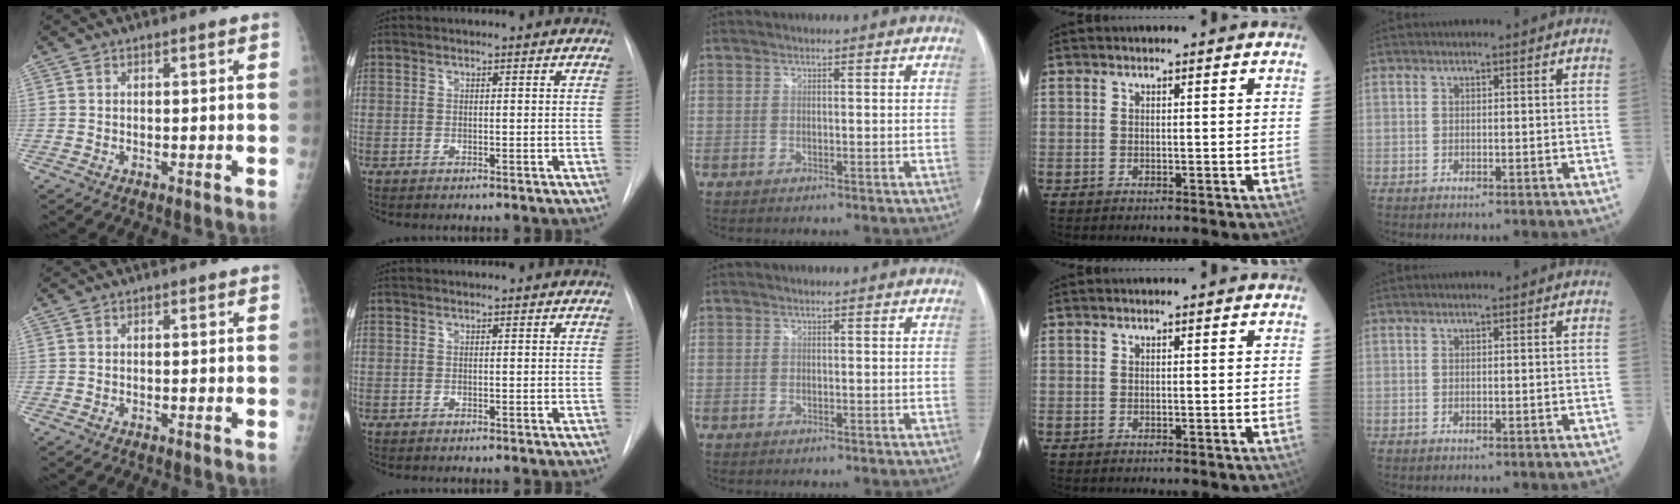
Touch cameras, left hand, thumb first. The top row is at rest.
{}